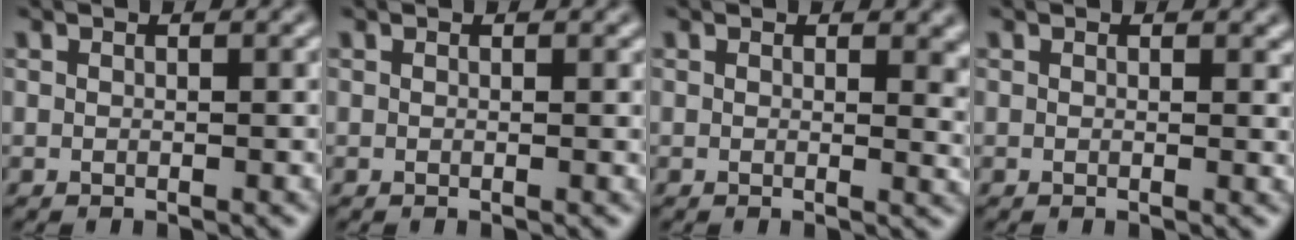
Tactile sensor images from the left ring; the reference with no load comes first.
{"total": 0.0}
{"total": 2.5, "force": [0.7, 1.2, 2.1], "torque": [-0.019, -0.004, 0.010]}
{"total": 0.7, "force": [0.2, 0.5, 0.5], "torque": [-0.006, -0.003, 0.003]}